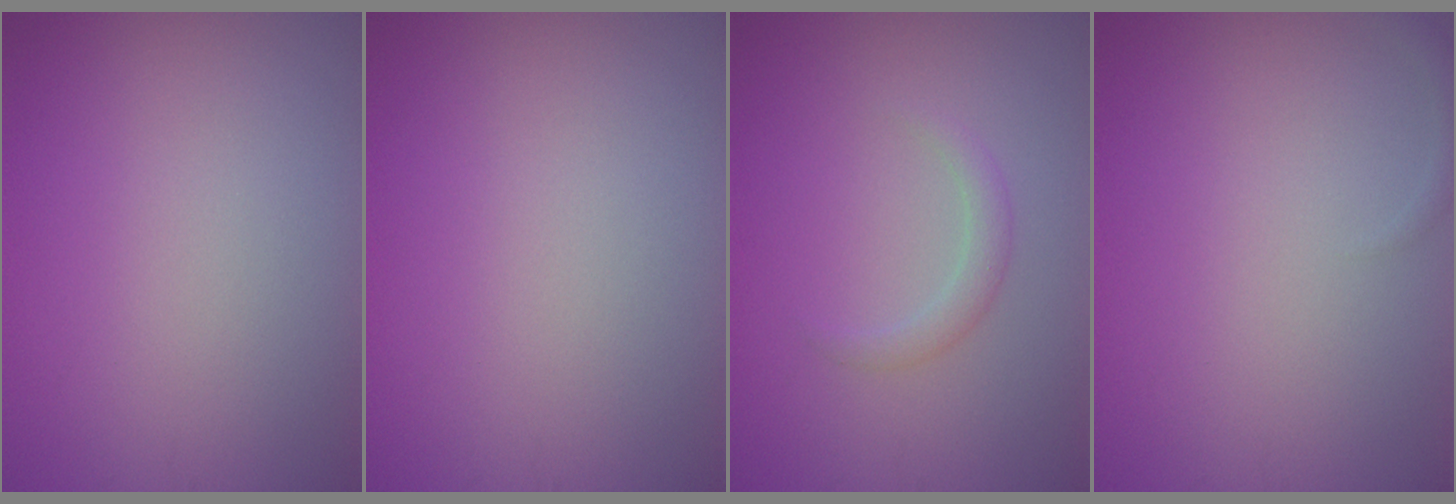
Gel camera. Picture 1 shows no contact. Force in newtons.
{"total": 0.0}
{"total": 1.4, "press": 1.4, "slide": 0.1}
{"total": 0.7, "press": 0.7, "slide": 0.1}